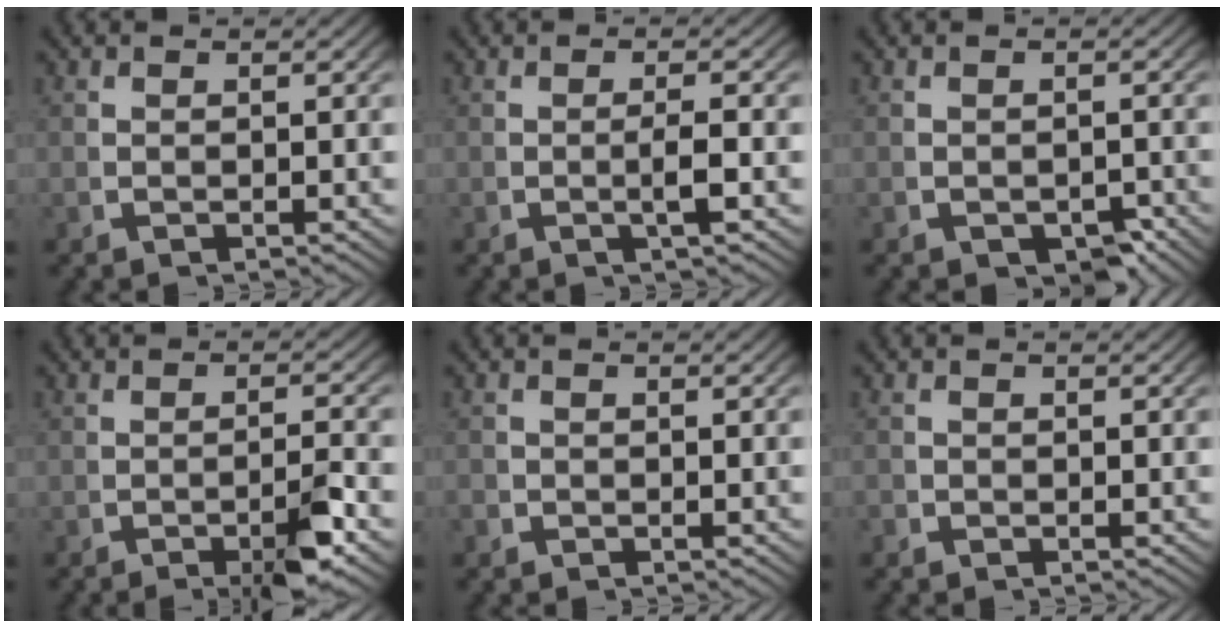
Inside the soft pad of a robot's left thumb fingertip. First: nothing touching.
{"total": 1.9, "force": [-0.3, 0.5, 1.9], "torque": [-0.036, 0.003, -0.008]}
{"total": 2.2, "force": [-1.2, 1.3, 1.2], "torque": [-0.015, -0.014, -0.013]}
{"total": 4.1, "force": [-2.0, 0.9, 3.5], "torque": [-0.046, -0.001, -0.035]}
{"total": 0.7, "force": [-0.3, 0.6, 0.0], "torque": [-0.002, -0.006, -0.008]}
{"total": 0.5, "force": [-0.3, 0.4, -0.1], "torque": [0.000, -0.007, -0.008]}